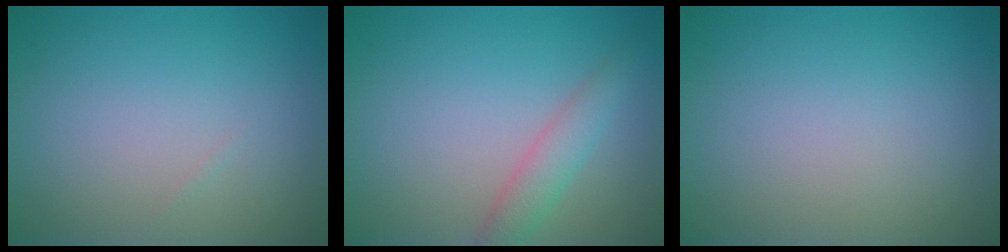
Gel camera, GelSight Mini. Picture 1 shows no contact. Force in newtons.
{"total": 2.3, "press": 2.3, "slide": 0.0}
{"total": 0.0}